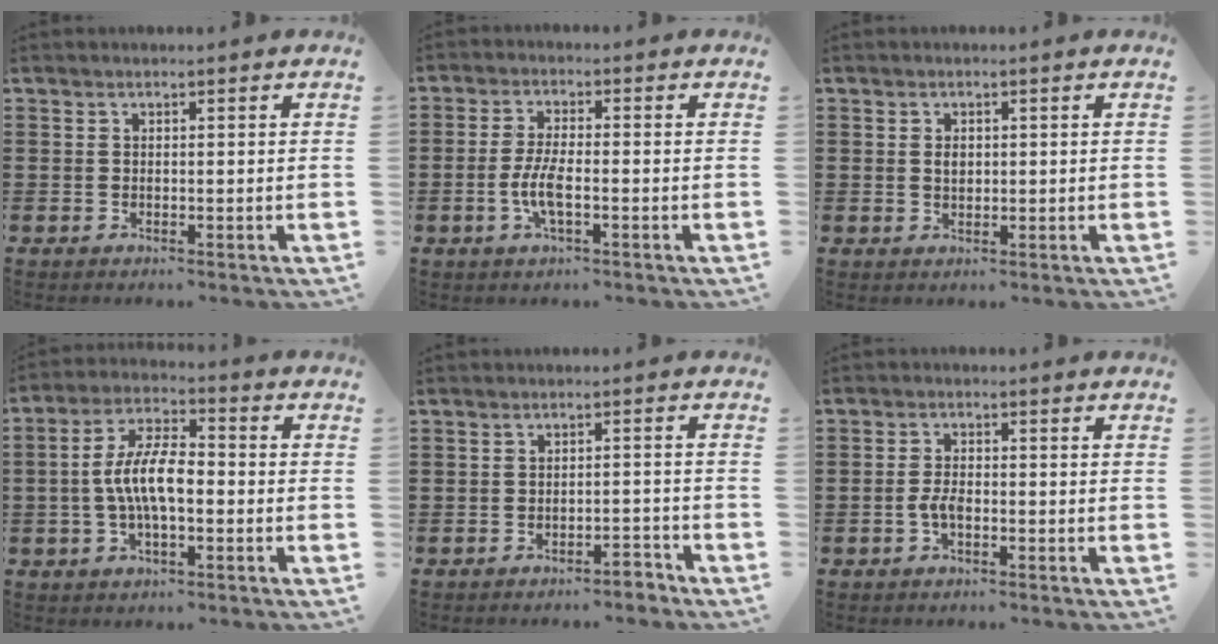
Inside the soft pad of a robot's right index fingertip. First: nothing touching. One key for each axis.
{"total": 4.8, "fx": -1.3, "fy": 1.3, "fz": 4.4, "tx": -0.105, "ty": -0.004, "tz": -0.032}
{"total": 1.6, "fx": 0.3, "fy": 1.0, "fz": 1.2, "tx": -0.027, "ty": 0.006, "tz": 0.005}
{"total": 8.7, "fx": -1.1, "fy": 3.5, "fz": 7.9, "tx": -0.165, "ty": 0.004, "tz": -0.027}
{"total": 2.7, "fx": -2.6, "fy": 0.3, "fz": 0.8, "tx": -0.019, "ty": 0.003, "tz": -0.052}
{"total": 2.6, "fx": -1.0, "fy": 1.0, "fz": 2.1, "tx": -0.055, "ty": -0.002, "tz": -0.024}